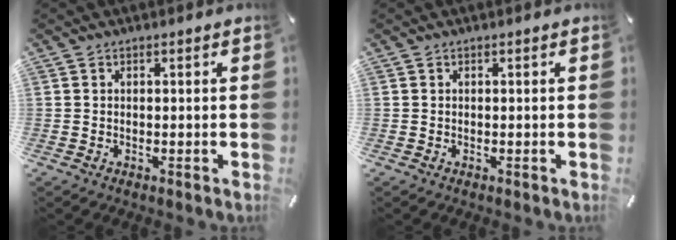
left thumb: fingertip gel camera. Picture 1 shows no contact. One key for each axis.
{"total": 0.0}